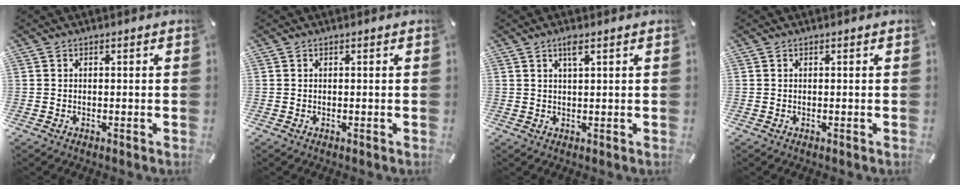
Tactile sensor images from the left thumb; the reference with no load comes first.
{"total": 0.0}
{"total": 2.5, "force": [1.5, 0.4, 2.0], "torque": [-0.044, 0.003, 0.026]}
{"total": 0.0}